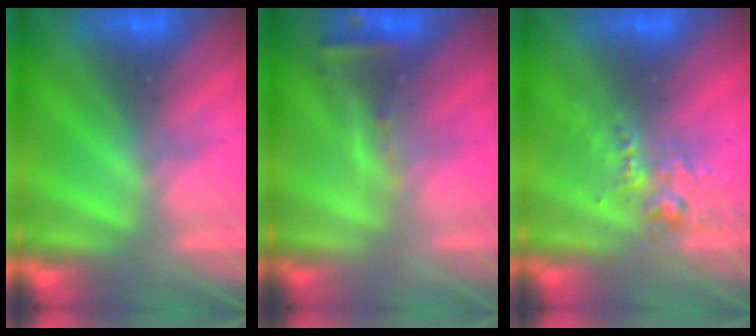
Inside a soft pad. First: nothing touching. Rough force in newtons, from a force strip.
{"total": 2.5}
{"total": 2.6}